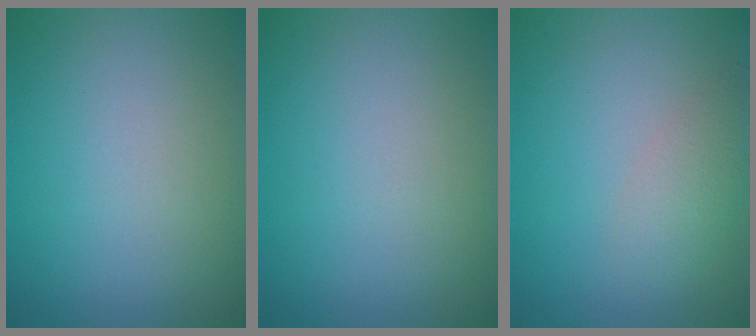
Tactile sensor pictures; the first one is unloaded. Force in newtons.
{"total": 0.0}
{"total": 2.4, "press": 2.4, "slide": 0.2}